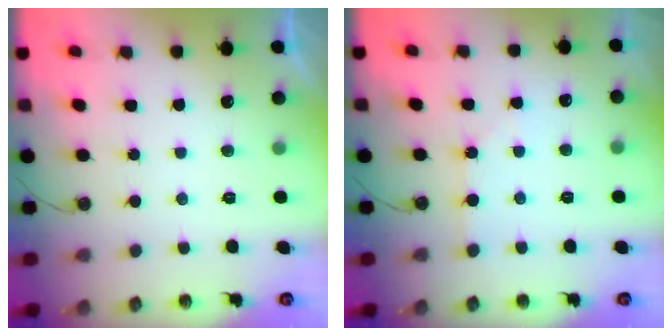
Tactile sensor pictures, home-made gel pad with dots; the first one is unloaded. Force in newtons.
{"total": 1.7, "press": 1.7, "slide": 0.3}